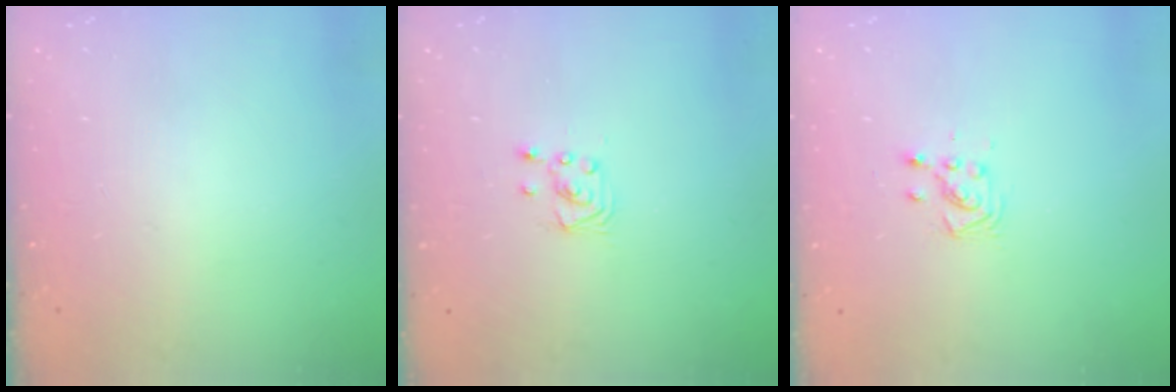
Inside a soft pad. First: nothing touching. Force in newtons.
{"total": 2.5, "press": 2.5, "slide": 0.2}
{"total": 4.0, "press": 4.0, "slide": 0.4}